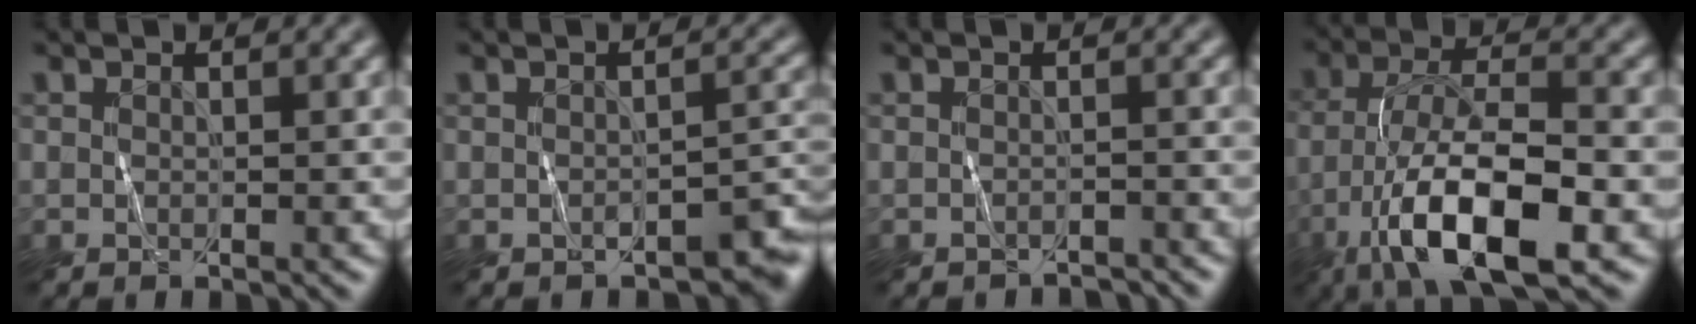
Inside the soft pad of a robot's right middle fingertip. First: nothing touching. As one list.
[{"total": 2.5, "force": [-1.6, 1.2, 1.5], "torque": [-0.017, -0.001, -0.017]}, {"total": 1.8, "force": [-1.8, 0.2, 0.1], "torque": [0.004, 0.000, -0.025]}, {"total": 11.2, "force": [-5.1, 3.8, 9.2], "torque": [-0.169, -0.003, -0.092]}]